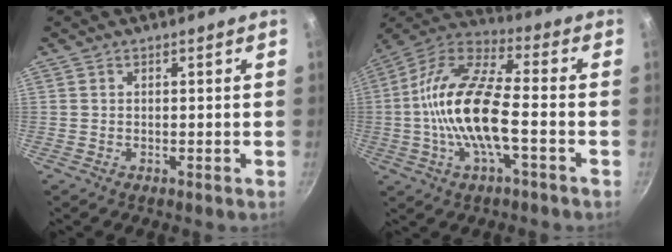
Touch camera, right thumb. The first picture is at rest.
{"total": 17.3, "force": [-2.8, 6.5, 15.8], "torque": [-0.302, 0.039, -0.070]}